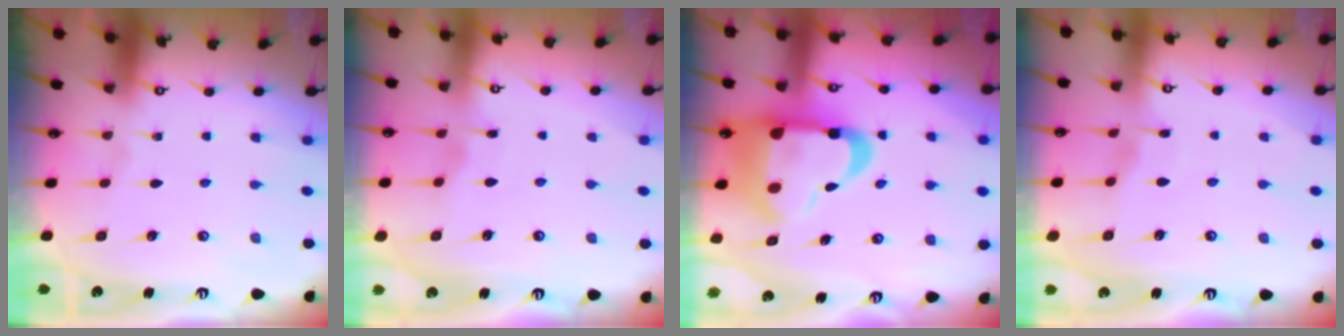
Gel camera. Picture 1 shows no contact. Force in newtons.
{"total": 2.7, "press": 2.6, "slide": 0.3}
{"total": 20.7, "press": 20.6, "slide": 2.4}
{"total": 2.9, "press": 2.9, "slide": 0.5}